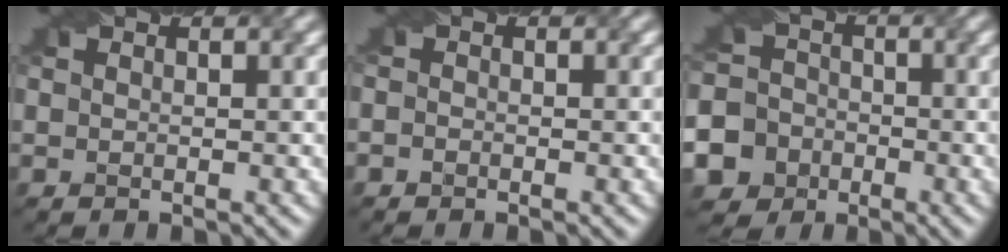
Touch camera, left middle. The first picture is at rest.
{"total": 0.8, "force": [-0.7, 0.2, 0.2], "torque": [-0.006, 0.007, -0.017]}
{"total": 10.7, "force": [-5.7, 8.9, 1.9], "torque": [-0.052, -0.023, -0.113]}